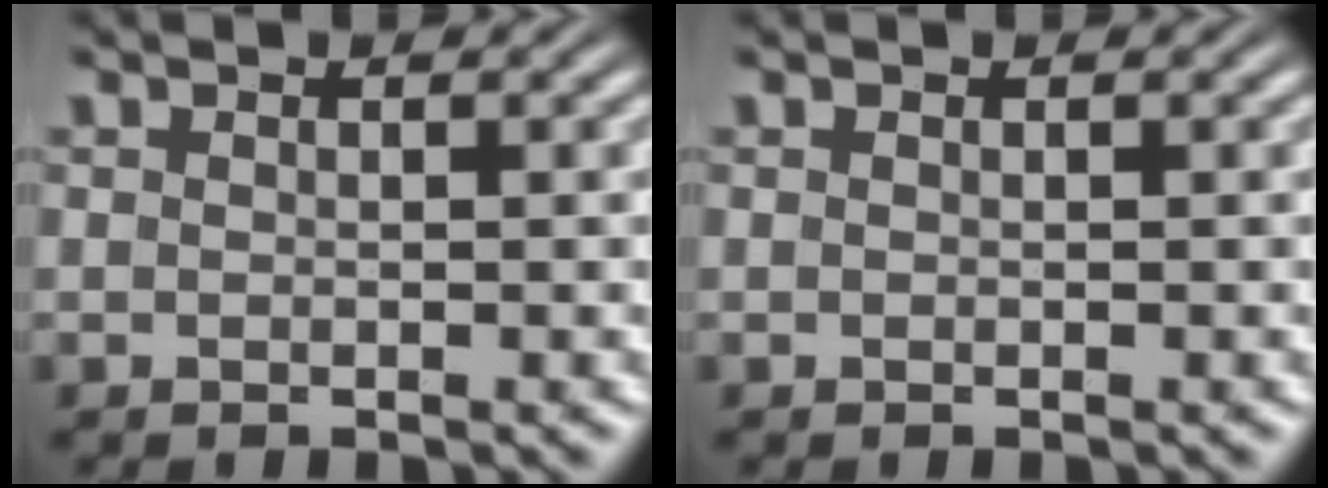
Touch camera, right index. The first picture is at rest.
{"total": 0.0}